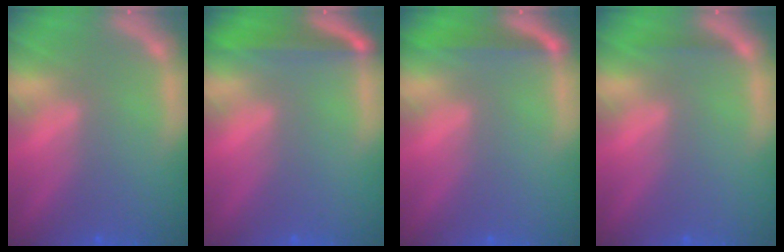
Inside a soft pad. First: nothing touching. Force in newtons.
{"total": 4.5}
{"total": 3.0}
{"total": 0.9}